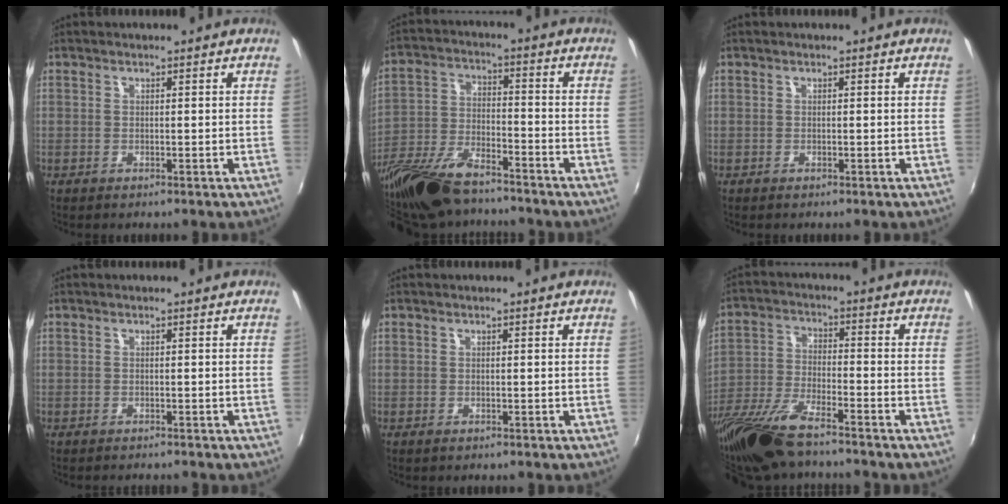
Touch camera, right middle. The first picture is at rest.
{"total": 19.5, "force": [-15.2, 6.3, 10.6], "torque": [-0.231, -0.043, -0.278]}
{"total": 0.0}
{"total": 0.9, "force": [-0.9, 0.1, 0.2], "torque": [-0.005, -0.005, -0.014]}
{"total": 0.0}
{"total": 16.3, "force": [-13.0, 3.1, 9.3], "torque": [-0.203, -0.042, -0.245]}